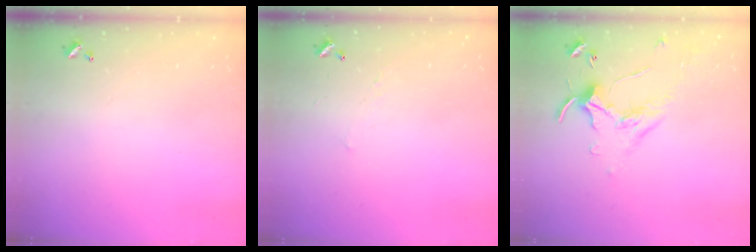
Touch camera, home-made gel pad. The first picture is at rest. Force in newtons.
{"total": 2.9, "press": 2.8, "slide": 0.4}
{"total": 0.0}